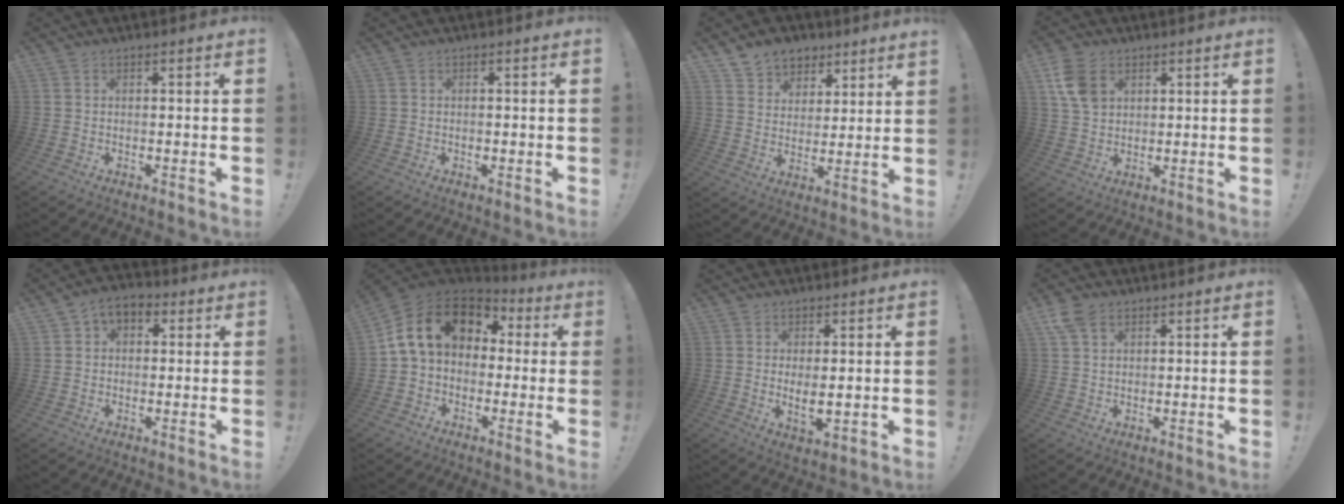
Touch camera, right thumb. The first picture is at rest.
{"total": 0.5, "force": [-0.1, 0.4, 0.3], "torque": [-0.005, 0.002, -0.002]}
{"total": 8.0, "force": [6.3, 4.9, 0.8], "torque": [-0.013, -0.052, 0.123]}
{"total": 9.1, "force": [3.7, 6.5, 5.2], "torque": [-0.096, -0.003, 0.072]}
{"total": 5.0, "force": [1.1, 4.1, 2.6], "torque": [-0.040, 0.005, 0.021]}
{"total": 14.8, "force": [3.6, 10.2, 10.1], "torque": [-0.179, 0.004, 0.064]}
{"total": 3.0, "force": [1.0, 0.9, 2.7], "torque": [-0.032, -0.010, 0.016]}
{"total": 5.5, "force": [2.9, 3.1, 3.4], "torque": [-0.063, -0.004, 0.057]}